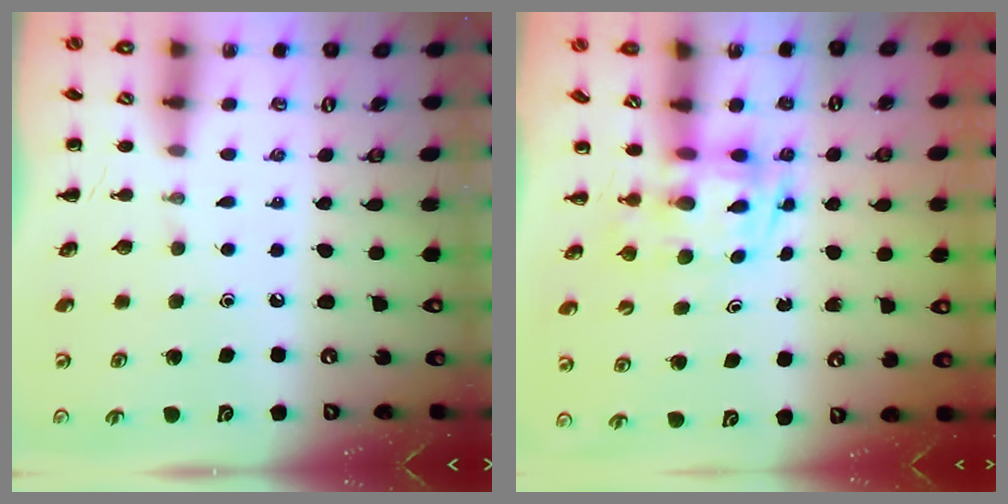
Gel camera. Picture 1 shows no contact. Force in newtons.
{"total": 2.8, "press": 2.7, "slide": 0.7}